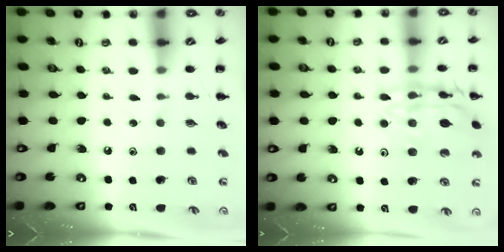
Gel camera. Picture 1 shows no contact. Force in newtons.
{"total": 15.4, "press": 15.3, "slide": 1.8}